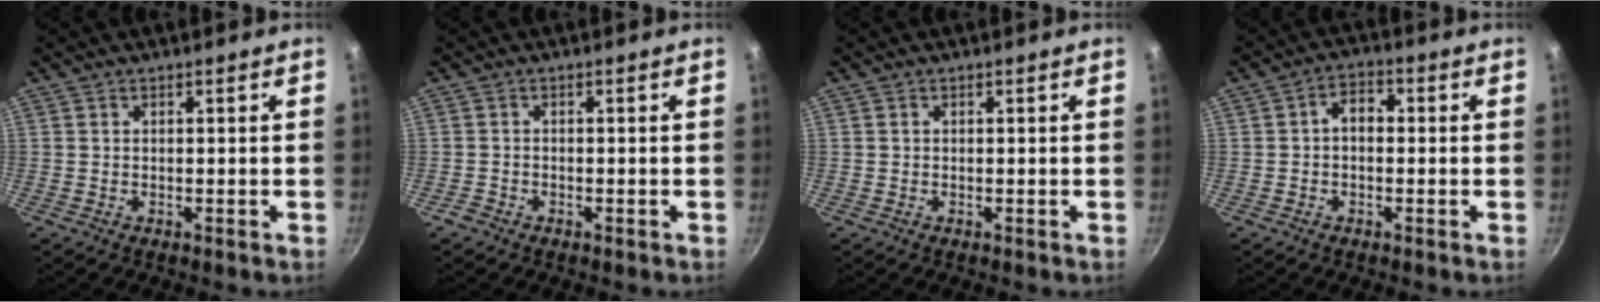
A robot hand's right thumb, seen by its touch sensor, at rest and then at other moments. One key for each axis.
{"total": 1.1, "fx": -0.8, "fy": 0.7, "fz": 0.2, "tx": -0.004, "ty": 0.002, "tz": -0.020}
{"total": 0.0}
{"total": 4.2, "fx": 0.0, "fy": 2.8, "fz": 3.1, "tx": -0.037, "ty": 0.017, "tz": -0.011}